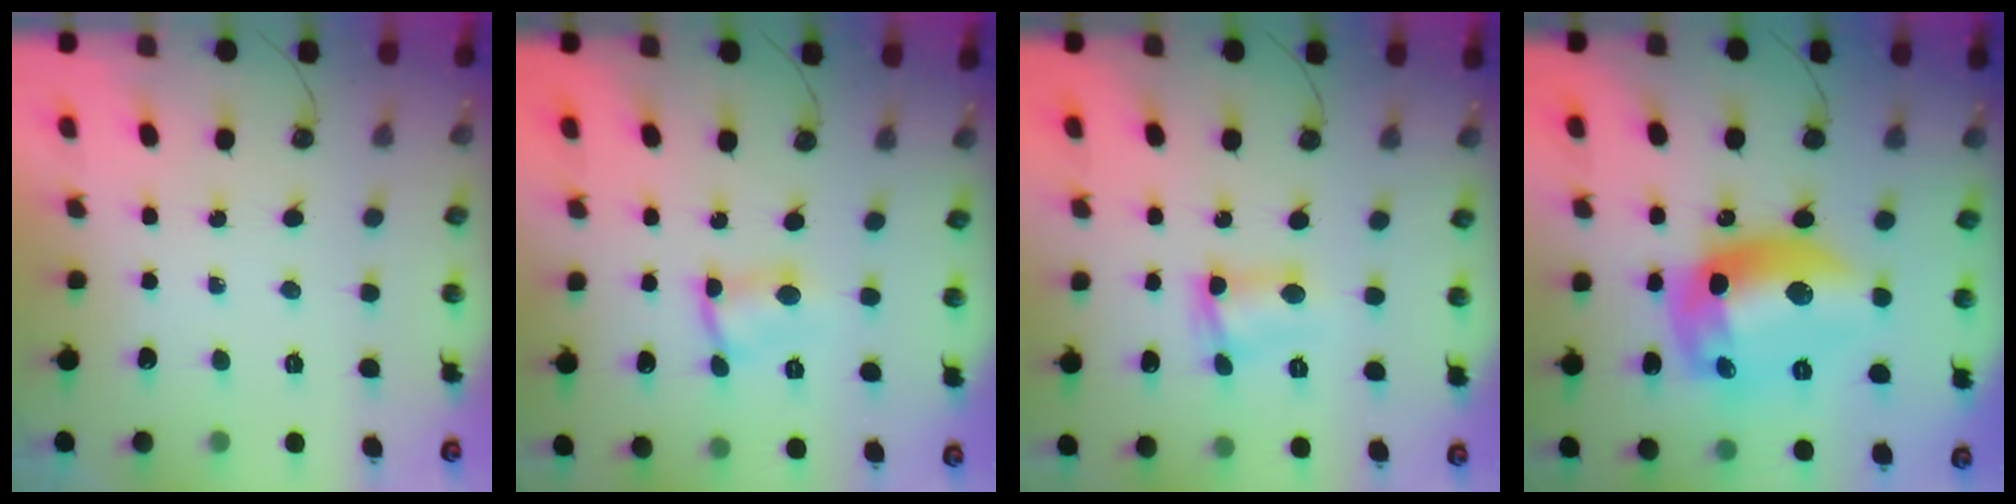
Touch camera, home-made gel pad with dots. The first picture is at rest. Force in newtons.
{"total": 2.7, "press": 2.7, "slide": 0.1}
{"total": 4.4, "press": 4.3, "slide": 1.0}
{"total": 19.1, "press": 19.0, "slide": 1.7}